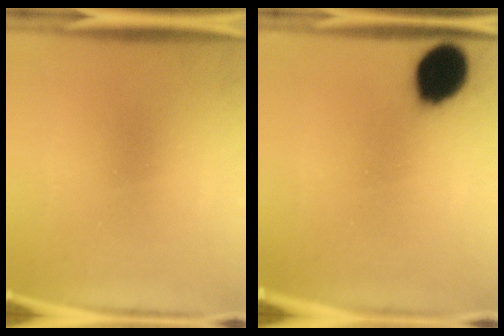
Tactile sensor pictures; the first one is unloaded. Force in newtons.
{"total": 13.0}